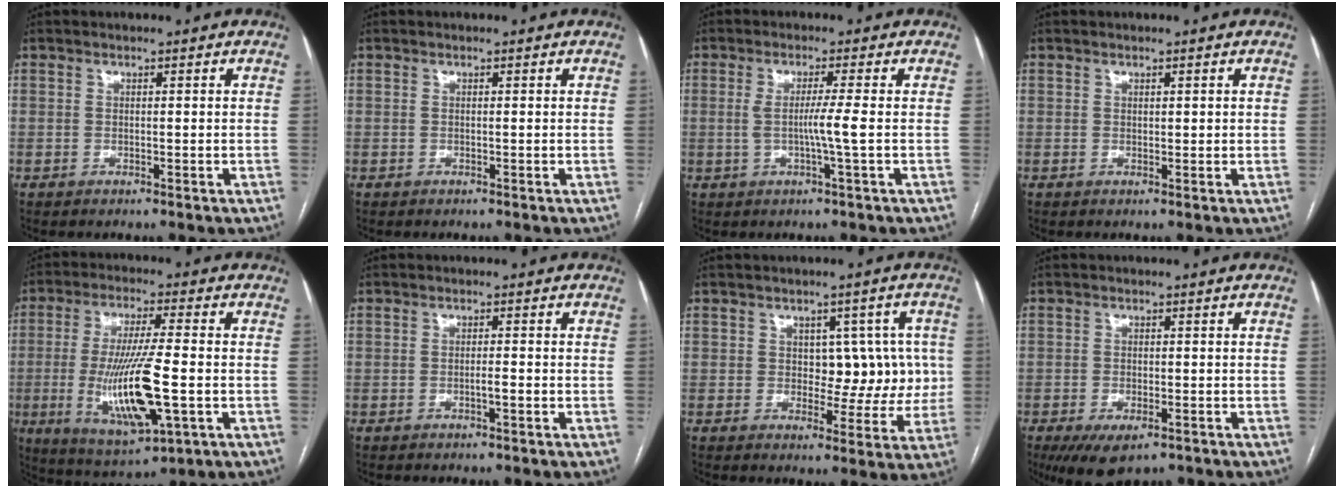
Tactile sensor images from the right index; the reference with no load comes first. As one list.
[{"total": 0.0}, {"total": 4.1, "force": [-0.4, -1.1, 4.0], "torque": [-0.072, -0.006, -0.007]}, {"total": 0.6, "force": [0.3, 0.3, 0.5], "torque": [-0.005, -0.002, 0.004]}, {"total": 14.7, "force": [-2.9, 2.3, 14.2], "torque": [-0.274, -0.021, -0.041]}, {"total": 1.5, "force": [-0.6, 0.1, 1.4], "torque": [-0.024, 0.001, -0.011]}, {"total": 7.4, "force": [0.7, 4.9, 5.5], "torque": [-0.048, 0.023, 0.018]}, {"total": 6.5, "force": [-4.1, 2.9, 4.3], "torque": [-0.068, -0.010, -0.062]}]